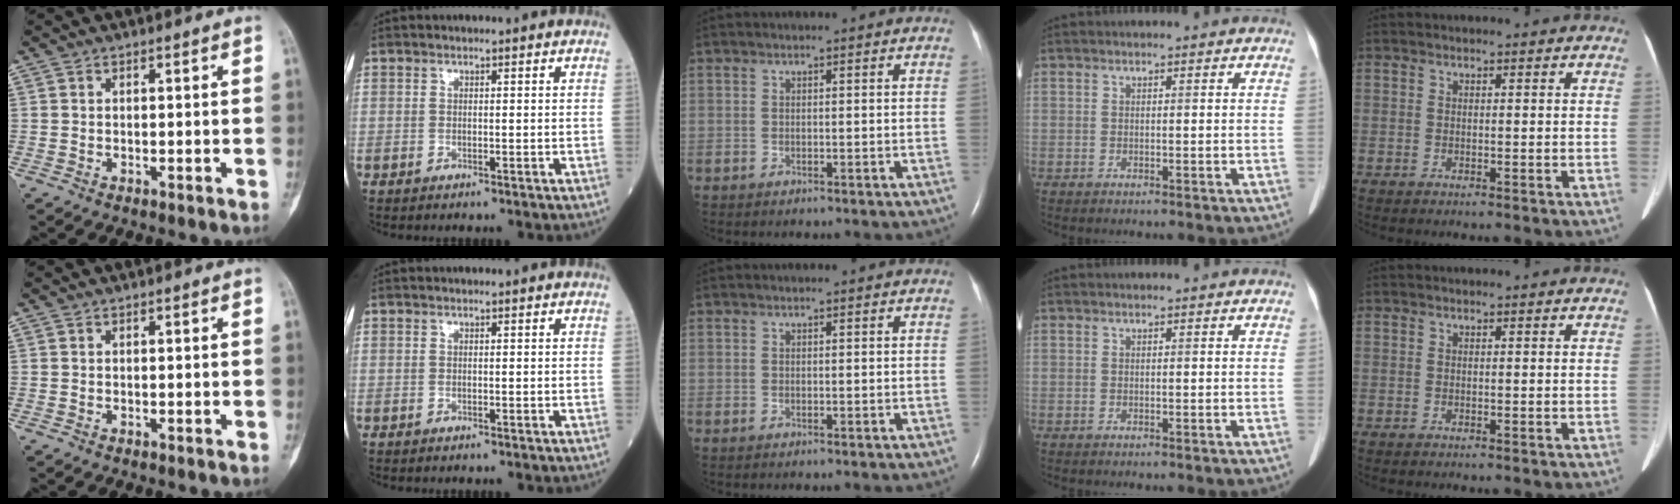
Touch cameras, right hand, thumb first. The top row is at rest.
{}